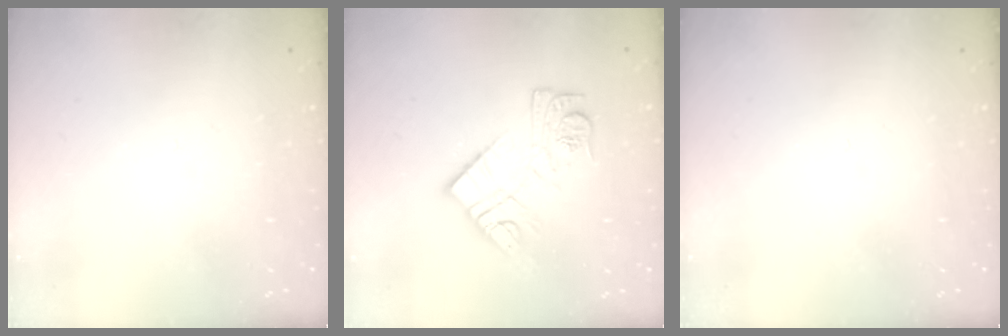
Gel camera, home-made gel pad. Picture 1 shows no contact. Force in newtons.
{"total": 12.0, "press": 12.0, "slide": 0.9}
{"total": 0.0}